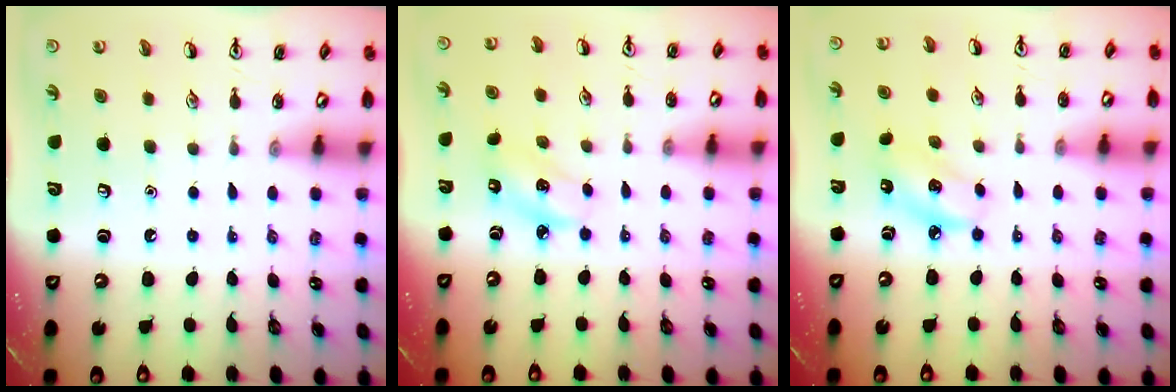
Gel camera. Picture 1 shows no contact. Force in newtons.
{"total": 3.3, "press": 3.2, "slide": 0.5}
{"total": 5.4, "press": 5.4, "slide": 1.0}